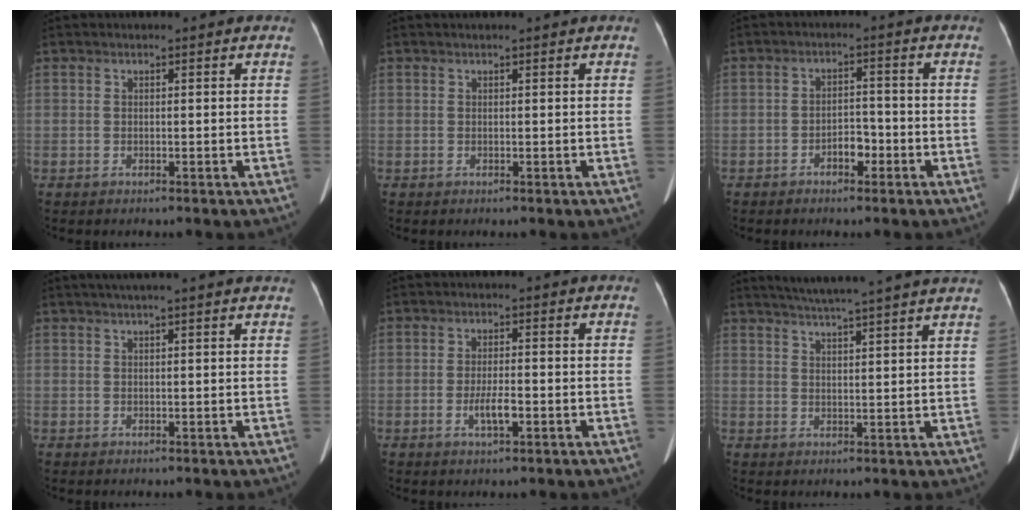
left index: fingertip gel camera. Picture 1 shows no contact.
{"total": 0.8, "force": [0.7, -0.1, 0.4], "torque": [-0.004, 0.014, 0.013]}
{"total": 3.2, "force": [-1.9, 1.7, 2.1], "torque": [-0.034, 0.007, -0.032]}
{"total": 7.5, "force": [6.2, -0.3, 4.1], "torque": [-0.062, 0.032, 0.075]}
{"total": 3.3, "force": [-1.2, 0.7, 3.0], "torque": [-0.062, -0.003, -0.020]}
{"total": 14.1, "force": [12.3, -1.2, 6.7], "torque": [-0.113, 0.005, 0.156]}